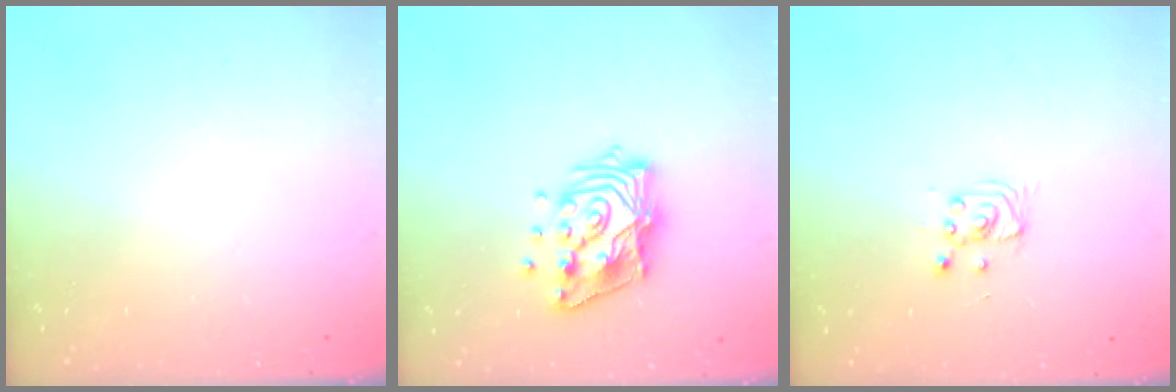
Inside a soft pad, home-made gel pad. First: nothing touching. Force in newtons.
{"total": 13.9, "press": 13.8, "slide": 1.5}
{"total": 2.9, "press": 2.9, "slide": 0.4}